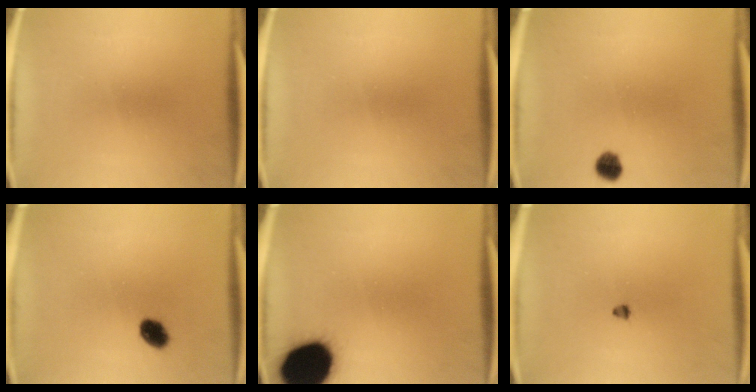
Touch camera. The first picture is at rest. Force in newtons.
{"total": 0.0}
{"total": 3.1}
{"total": 4.3}
{"total": 19.8}
{"total": 1.1}